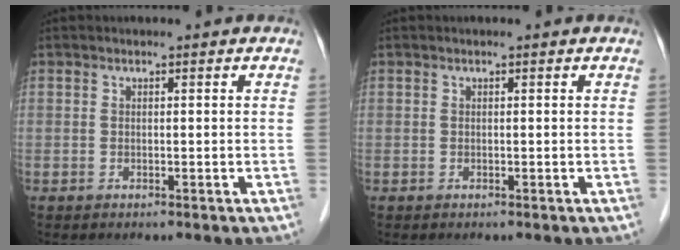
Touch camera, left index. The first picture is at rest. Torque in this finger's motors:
{"motor_torque": [0.00, 0.00, 0.00, 0.00]}